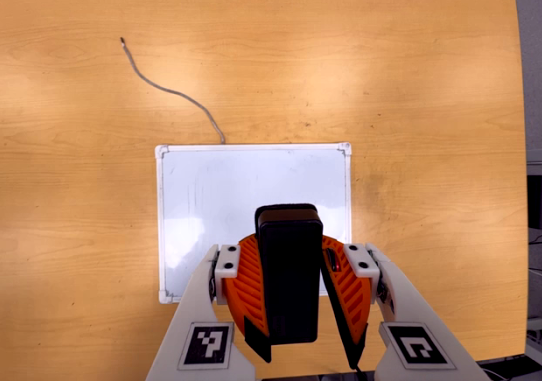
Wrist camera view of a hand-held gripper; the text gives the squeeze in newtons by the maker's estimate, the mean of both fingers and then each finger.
{"total": 7.7, "left": 8.2, "right": 7.2}